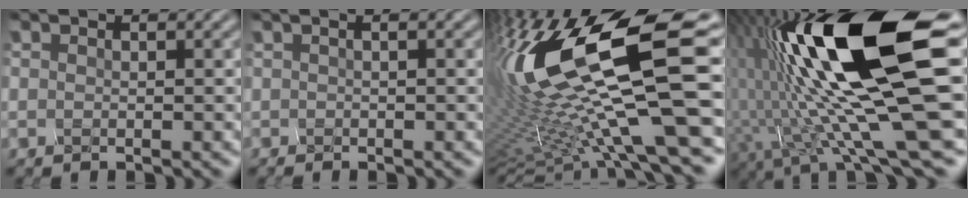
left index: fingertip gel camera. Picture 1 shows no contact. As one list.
[{"total": 0.5, "force": [-0.1, 0.0, 0.5], "torque": [0.005, 0.000, 0.003]}, {"total": 15.4, "force": [0.8, 3.1, 15.1], "torque": [-0.319, -0.011, 0.048]}, {"total": 14.9, "force": [2.9, 2.5, 14.3], "torque": [-0.252, -0.001, 0.073]}]